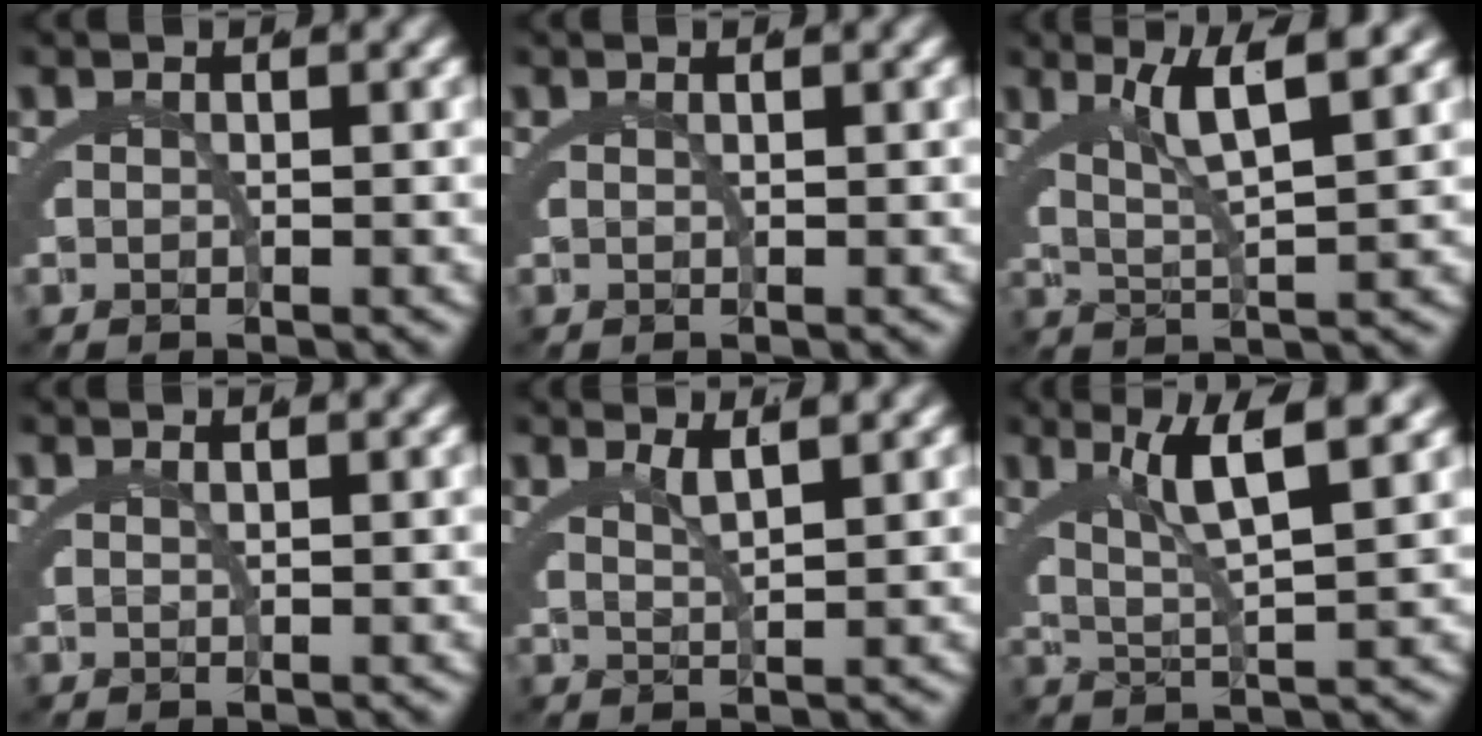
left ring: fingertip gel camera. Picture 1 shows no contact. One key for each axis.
{"total": 0.5, "fx": 0.3, "fy": -0.4, "fz": 0.2, "tx": -0.004, "ty": -0.002, "tz": 0.008}
{"total": 4.4, "fx": 2.5, "fy": 0.2, "fz": 3.6, "tx": -0.058, "ty": 0.004, "tz": 0.044}
{"total": 1.2, "fx": 0.6, "fy": -0.9, "fz": 0.2, "tx": -0.001, "ty": 0.000, "tz": 0.016}
{"total": 2.3, "fx": 1.7, "fy": -0.9, "fz": 1.2, "tx": -0.020, "ty": -0.006, "tz": 0.039}
{"total": 5.0, "fx": 2.6, "fy": 0.3, "fz": 4.2, "tx": -0.072, "ty": 0.002, "tz": 0.047}